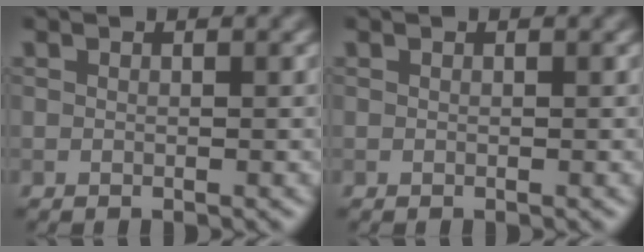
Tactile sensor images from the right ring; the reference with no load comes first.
{"total": 0.0}